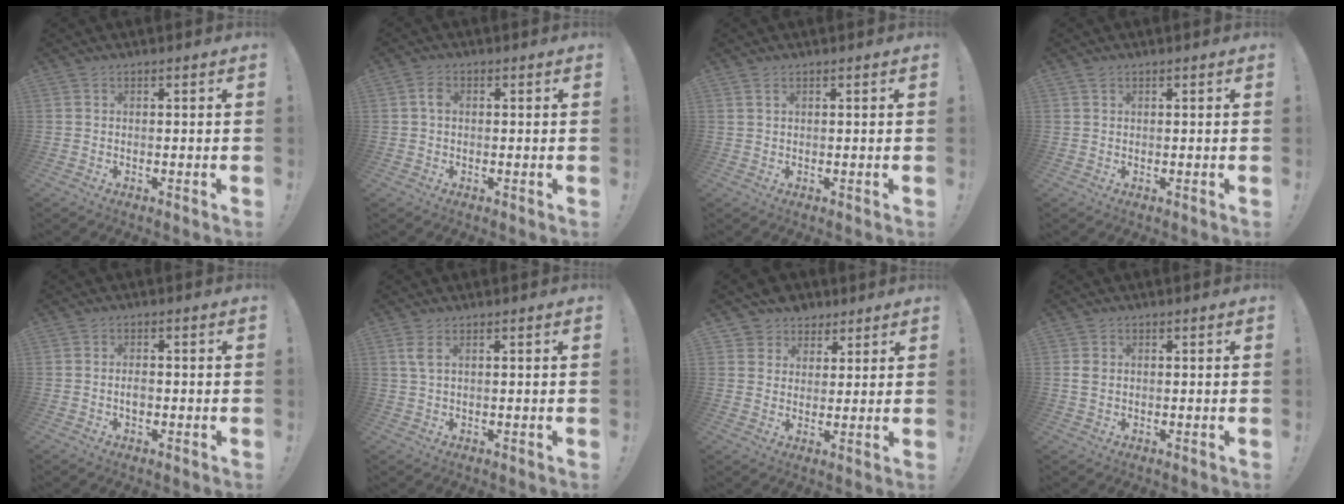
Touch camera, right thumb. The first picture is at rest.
{"total": 2.7, "force": [0.3, 1.9, 1.9], "torque": [-0.034, 0.007, 0.004]}
{"total": 1.3, "force": [0.7, 0.5, 1.0], "torque": [-0.018, 0.001, 0.012]}
{"total": 1.0, "force": [0.7, 0.7, 0.2], "torque": [-0.001, -0.001, 0.012]}
{"total": 2.4, "force": [-0.7, 1.5, 1.7], "torque": [-0.014, -0.001, -0.017]}
{"total": 3.3, "force": [1.4, 1.0, 2.8], "torque": [-0.055, -0.001, 0.025]}
{"total": 6.1, "force": [3.2, 5.2, 0.4], "torque": [-0.005, -0.023, 0.064]}
{"total": 2.5, "force": [0.4, 1.8, 1.6], "torque": [-0.022, 0.003, 0.007]}